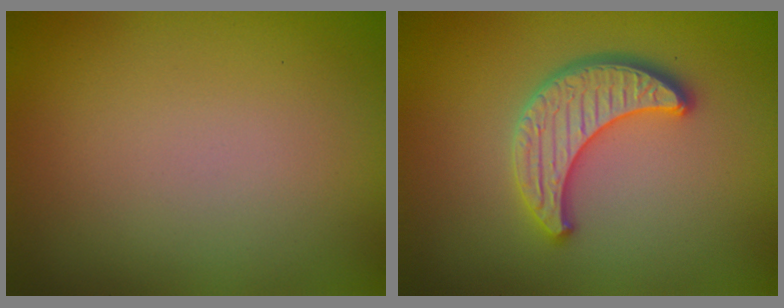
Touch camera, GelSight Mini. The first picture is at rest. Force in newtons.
{"total": 3.8, "press": 3.7, "slide": 0.9}